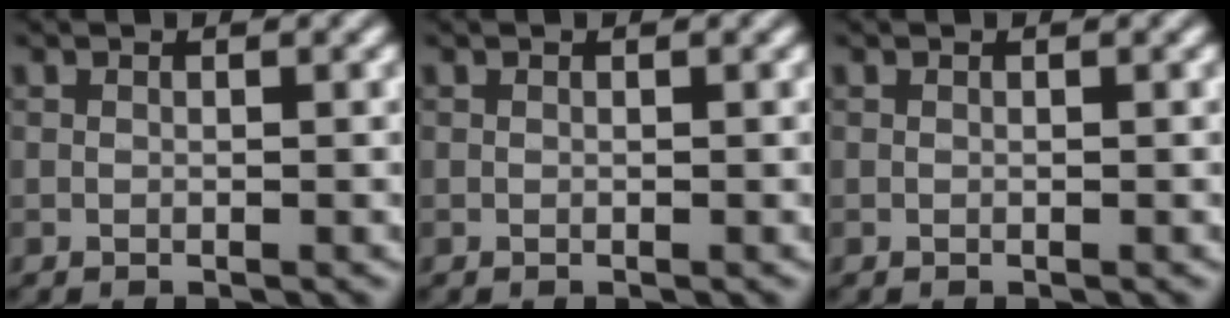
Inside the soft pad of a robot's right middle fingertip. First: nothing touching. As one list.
[{"total": 0.0}, {"total": 0.0}]